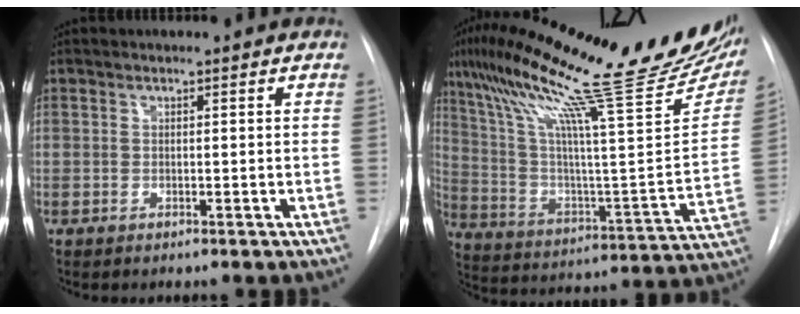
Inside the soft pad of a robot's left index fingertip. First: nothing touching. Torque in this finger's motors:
{"motor_torque": [0.80, -1.34, 0.52, 0.18]}